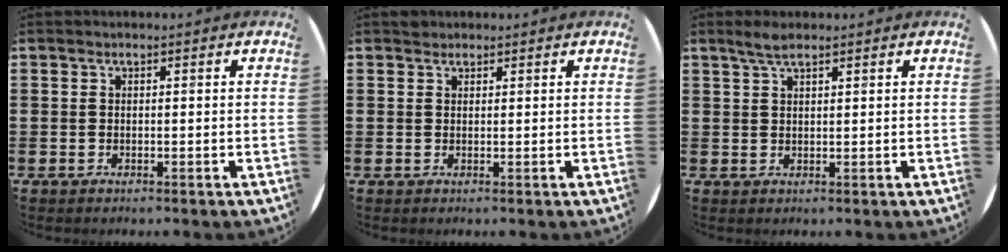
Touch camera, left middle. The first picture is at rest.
{"total": 0.9, "force": [0.8, 0.3, -0.2], "torque": [0.003, 0.004, 0.016]}
{"total": 2.3, "force": [1.8, 0.5, 1.3], "torque": [-0.027, 0.006, 0.032]}